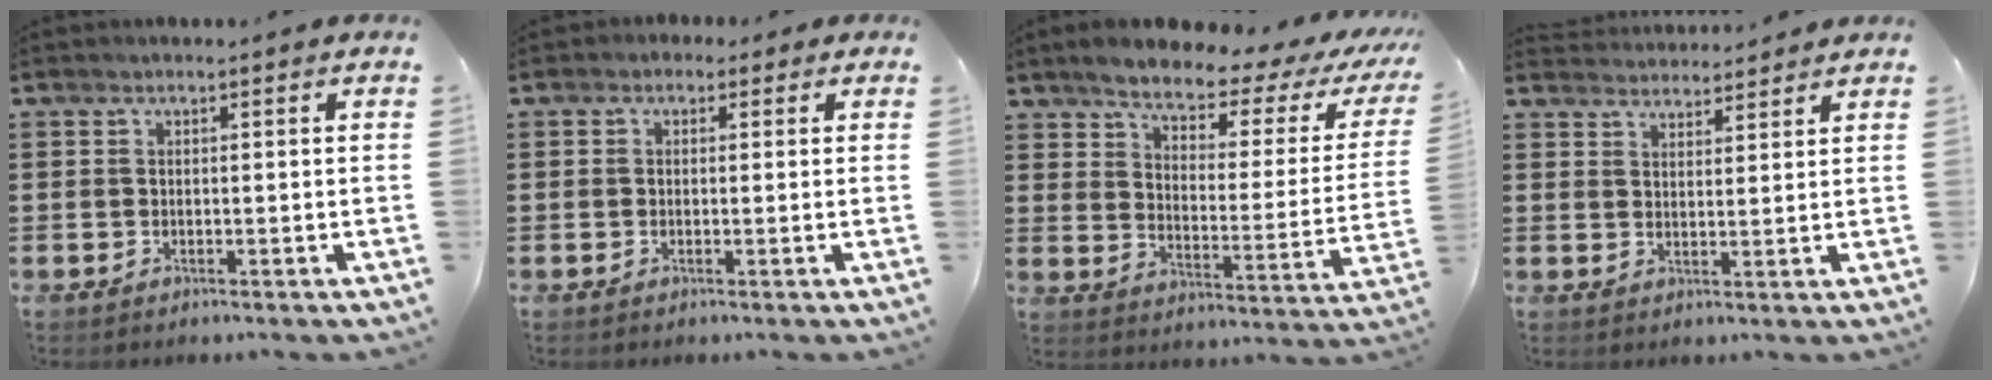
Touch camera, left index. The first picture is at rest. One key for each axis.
{"total": 1.2, "fx": 0.0, "fy": 1.1, "fz": 0.4, "tx": -0.012, "ty": 0.006, "tz": -0.001}
{"total": 4.5, "fx": 3.9, "fy": 1.0, "fz": 1.9, "tx": -0.064, "ty": -0.030, "tz": 0.059}
{"total": 3.1, "fx": 3.0, "fy": 0.3, "fz": -0.2, "tx": -0.005, "ty": -0.010, "tz": 0.057}